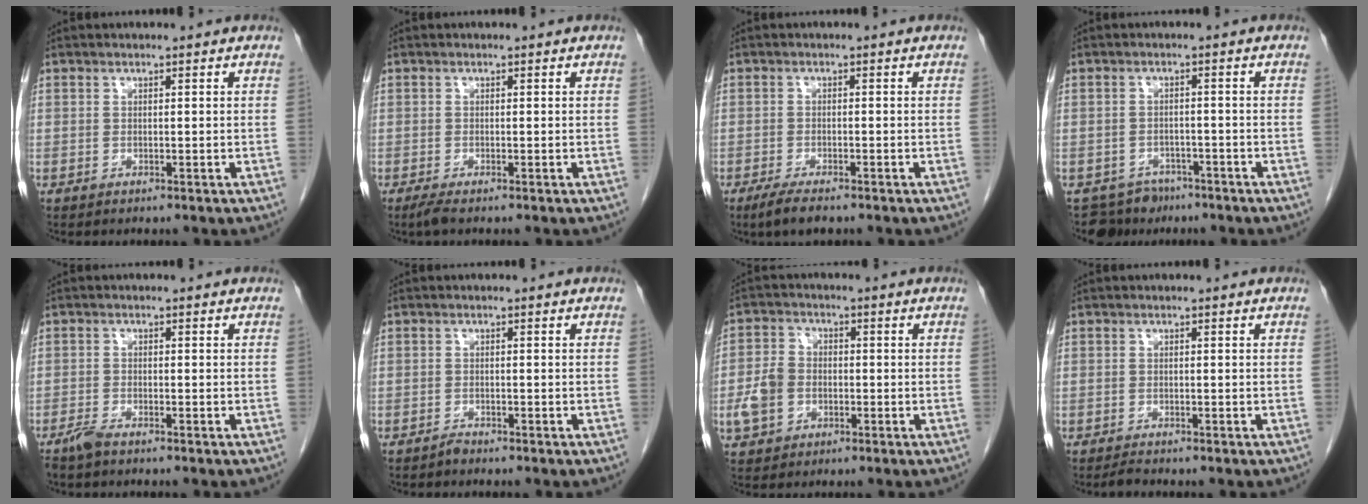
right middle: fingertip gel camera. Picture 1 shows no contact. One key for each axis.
{"total": 1.3, "fx": -0.9, "fy": 0.0, "fz": 0.8, "tx": -0.026, "ty": -0.007, "tz": -0.022}
{"total": 3.8, "fx": -2.8, "fy": 0.8, "fz": 2.5, "tx": -0.051, "ty": -0.008, "tz": -0.048}
{"total": 4.6, "fx": -3.7, "fy": 2.8, "fz": -0.2, "tx": 0.010, "ty": 0.005, "tz": -0.056}
{"total": 1.9, "fx": -1.7, "fy": 0.2, "fz": 0.9, "tx": -0.027, "ty": -0.004, "tz": -0.034}
{"total": 0.8, "fx": -0.8, "fy": 0.1, "fz": 0.0, "tx": 0.000, "ty": -0.001, "tz": -0.015}
{"total": 5.8, "fx": -1.6, "fy": 4.6, "fz": 3.2, "tx": -0.083, "ty": 0.010, "tz": -0.029}
{"total": 1.0, "fx": -0.9, "fy": -0.1, "fz": 0.2, "tx": -0.010, "ty": -0.005, "tz": -0.017}